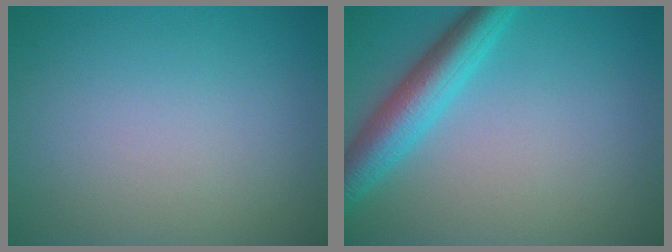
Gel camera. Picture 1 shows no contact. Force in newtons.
{"total": 4.9, "press": 4.9, "slide": 0.2}